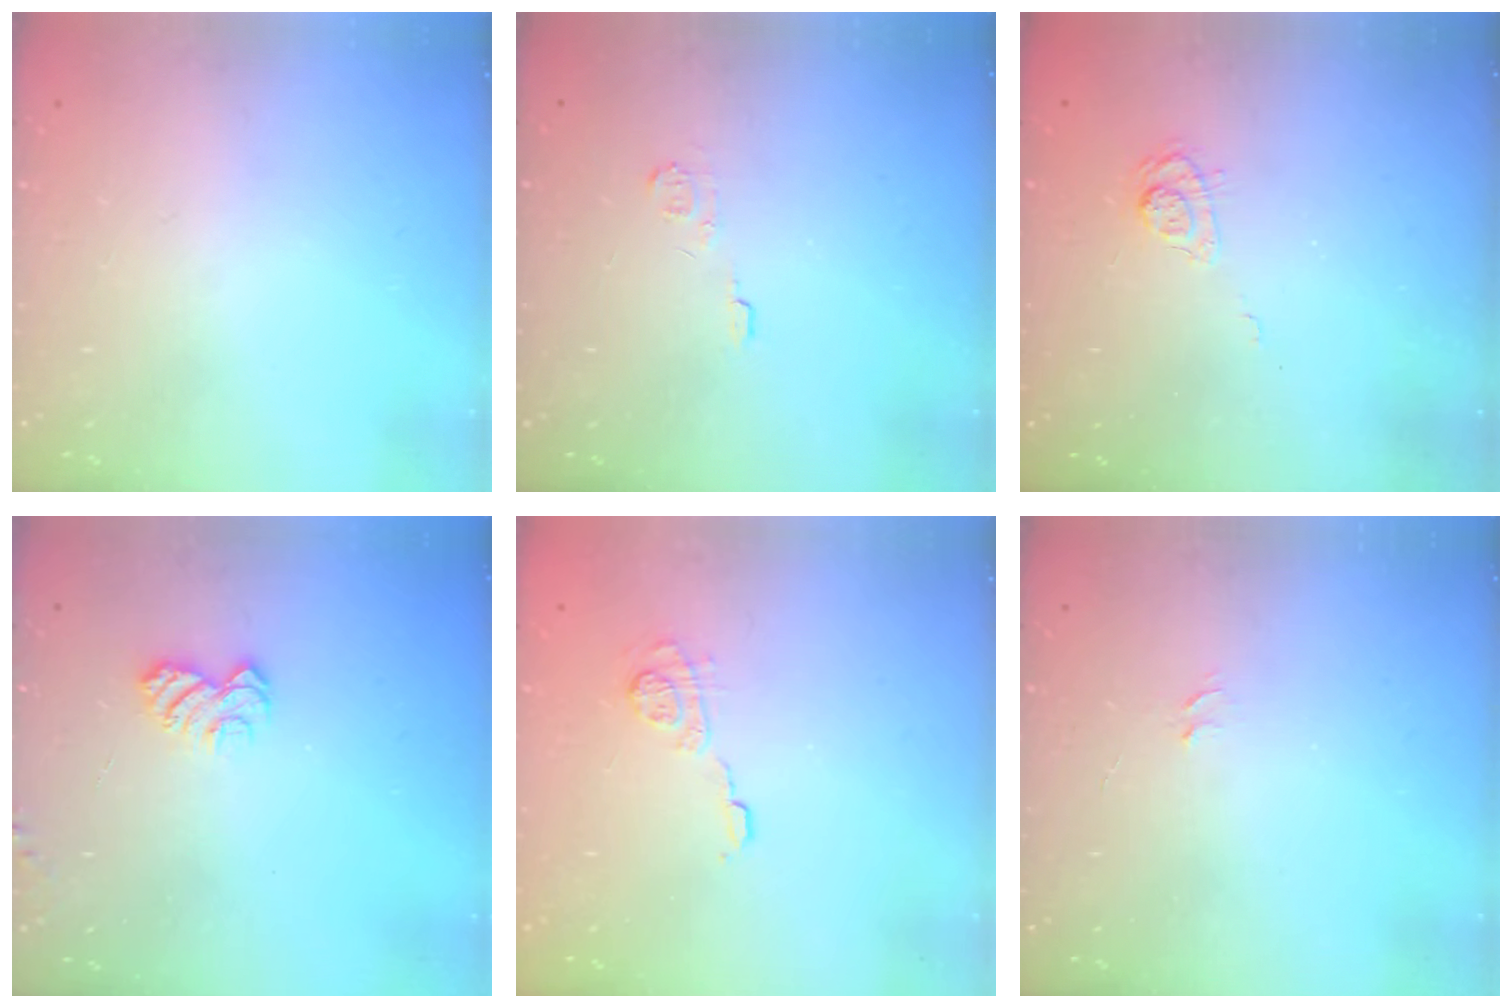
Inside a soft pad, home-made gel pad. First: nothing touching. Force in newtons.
{"total": 3.8, "press": 3.8, "slide": 0.5}
{"total": 4.9, "press": 4.7, "slide": 1.6}
{"total": 5.5, "press": 5.4, "slide": 0.5}
{"total": 9.5, "press": 9.5, "slide": 0.8}
{"total": 3.5, "press": 3.5, "slide": 0.3}